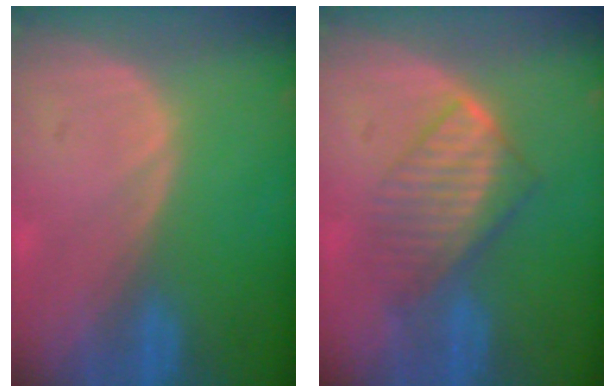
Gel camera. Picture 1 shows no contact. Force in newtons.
{"total": 6.6, "press": 6.3, "slide": 1.9}